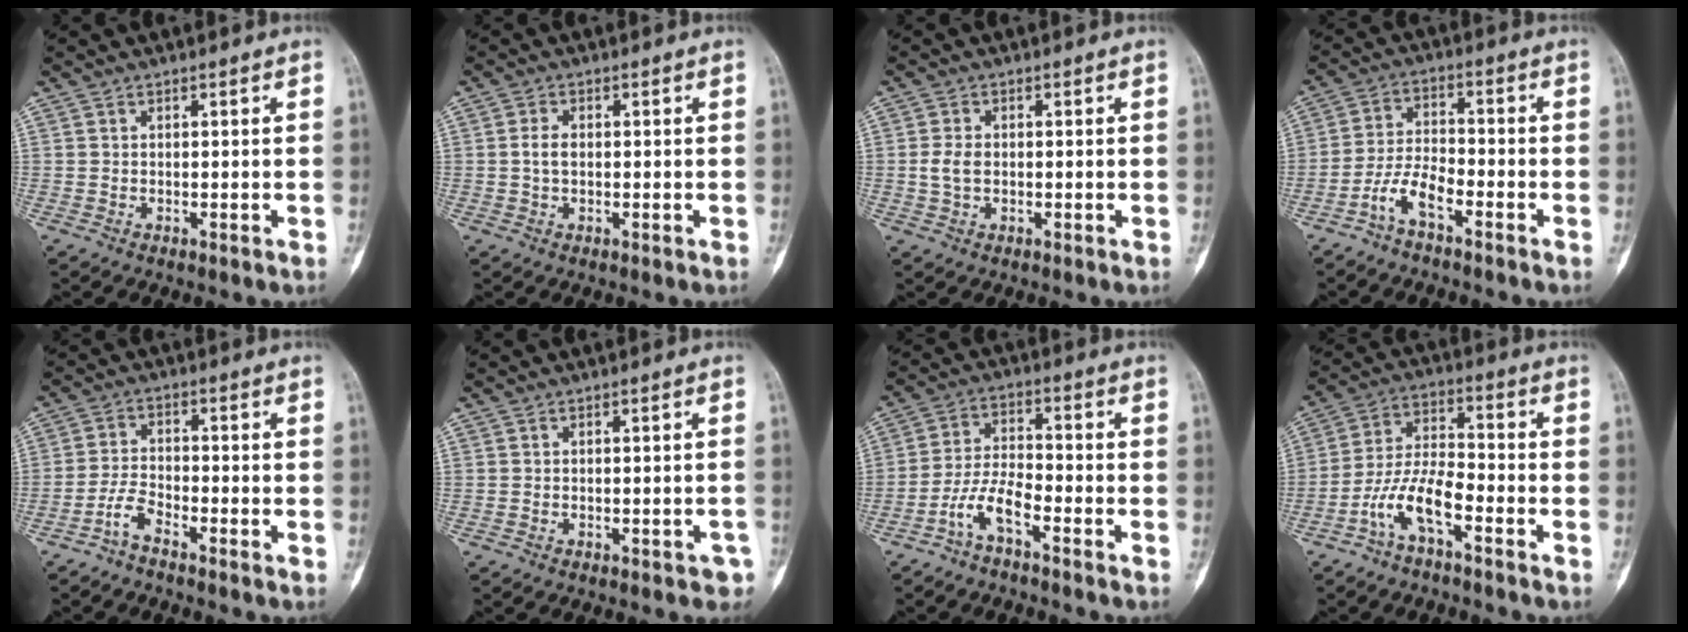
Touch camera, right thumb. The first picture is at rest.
{"total": 2.5, "force": [0.0, 1.6, 2.0], "torque": [-0.037, 0.004, -0.004]}
{"total": 3.2, "force": [-0.1, 2.1, 2.3], "torque": [-0.050, 0.006, -0.003]}
{"total": 6.4, "force": [-4.0, 2.1, 4.5], "torque": [-0.092, 0.033, -0.082]}
{"total": 3.8, "force": [-3.1, 1.0, 2.0], "torque": [-0.042, 0.021, -0.068]}
{"total": 3.3, "force": [-2.2, 1.5, 1.9], "torque": [-0.013, 0.014, -0.021]}
{"total": 6.5, "force": [-4.1, 1.8, 4.6], "torque": [-0.099, 0.035, -0.087]}
{"total": 9.1, "force": [-5.0, 3.0, 7.0], "torque": [-0.144, 0.049, -0.102]}